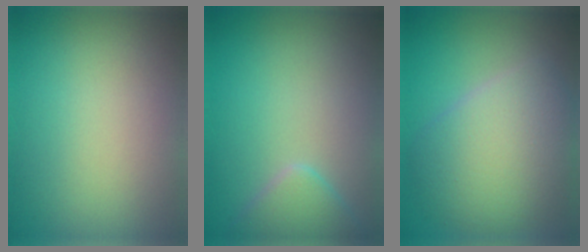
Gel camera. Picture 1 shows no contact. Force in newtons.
{"total": 2.3, "press": 2.3, "slide": 0.2}
{"total": 6.7, "press": 6.7, "slide": 0.1}